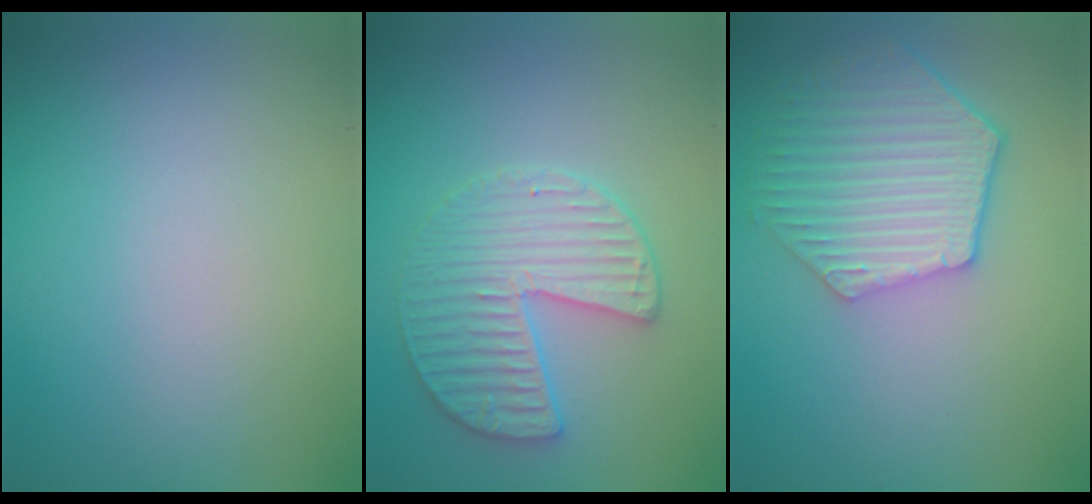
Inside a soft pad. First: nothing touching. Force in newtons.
{"total": 4.0, "press": 3.8, "slide": 1.3}
{"total": 6.0, "press": 5.2, "slide": 3.0}